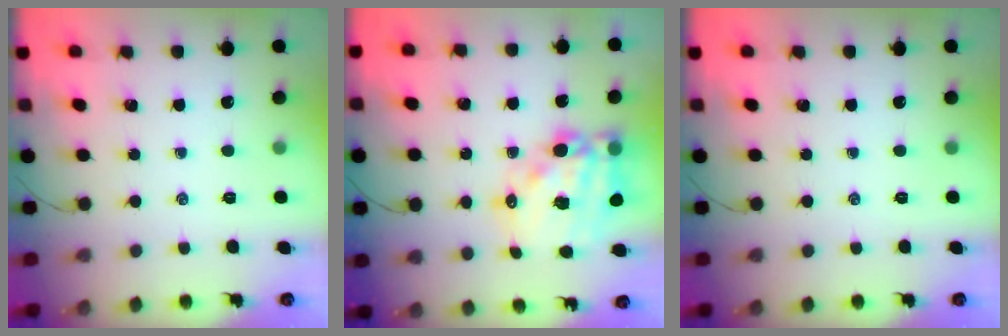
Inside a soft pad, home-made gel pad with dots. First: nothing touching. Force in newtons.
{"total": 17.9, "press": 17.5, "slide": 4.1}
{"total": 0.0}